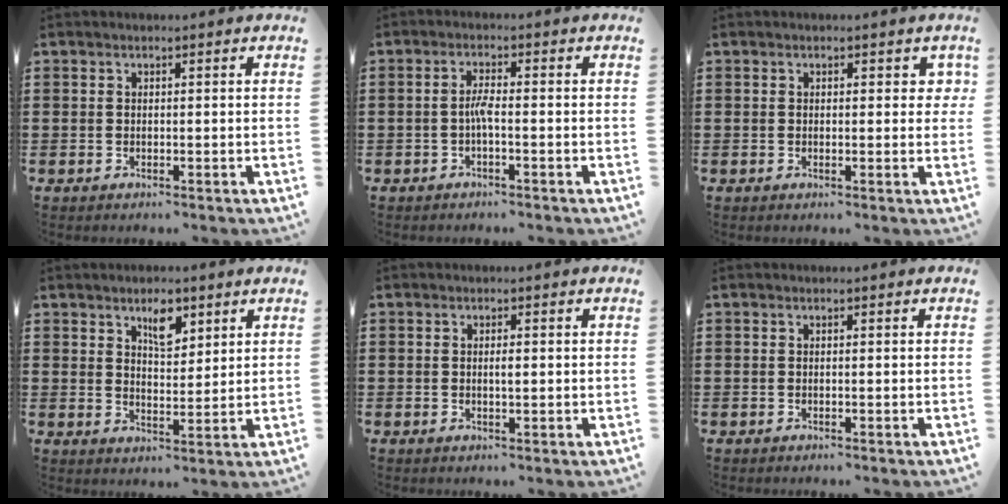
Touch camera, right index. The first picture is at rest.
{"total": 2.5, "force": [-0.7, 0.2, 2.4], "torque": [-0.053, -0.003, -0.016]}
{"total": 1.7, "force": [0.7, 1.3, 0.9], "torque": [-0.006, 0.001, 0.008]}
{"total": 4.8, "force": [3.0, 2.0, 3.1], "torque": [-0.053, -0.001, 0.050]}
{"total": 1.3, "force": [0.1, 0.3, 1.3], "torque": [-0.025, 0.000, 0.001]}
{"total": 0.0}